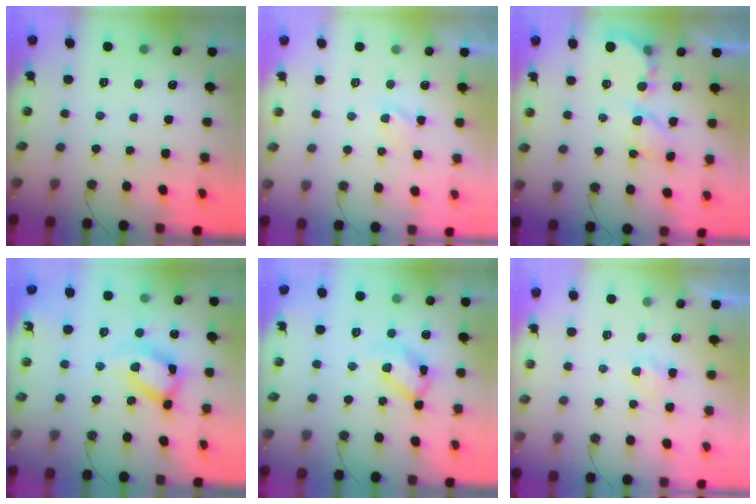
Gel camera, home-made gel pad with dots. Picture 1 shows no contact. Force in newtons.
{"total": 2.2, "press": 2.1, "slide": 0.4}
{"total": 7.3, "press": 7.3, "slide": 0.5}
{"total": 18.5, "press": 18.4, "slide": 1.6}
{"total": 13.2, "press": 13.1, "slide": 1.6}
{"total": 2.8, "press": 2.8, "slide": 0.2}